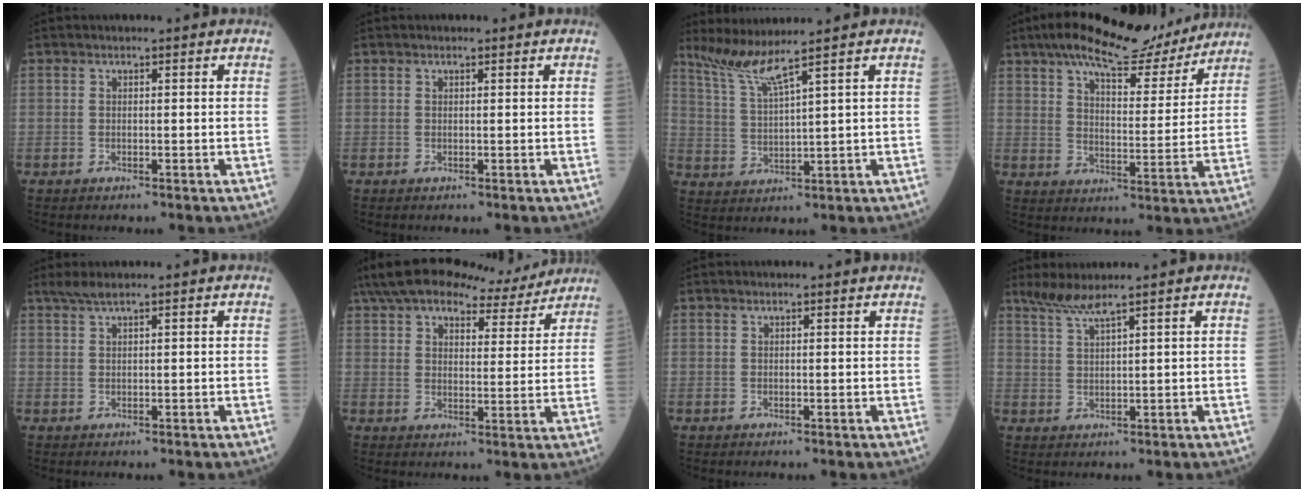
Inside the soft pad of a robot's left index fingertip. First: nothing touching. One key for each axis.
{"total": 0.0}
{"total": 5.4, "fx": 4.3, "fy": -1.7, "fz": 2.7, "tx": -0.063, "ty": -0.006, "tz": 0.095}
{"total": 16.5, "fx": 13.8, "fy": 4.2, "fz": 7.9, "tx": -0.120, "ty": 0.014, "tz": 0.199}
{"total": 1.6, "fx": 1.3, "fy": -0.2, "fz": 0.9, "tx": -0.022, "ty": 0.014, "tz": 0.031}
{"total": 16.2, "fx": 14.2, "fy": 4.2, "fz": 6.6, "tx": -0.104, "ty": 0.031, "tz": 0.201}
{"total": 0.8, "fx": 0.8, "fy": -0.1, "fz": 0.1, "tx": -0.011, "ty": -0.005, "tz": 0.009}
{"total": 3.3, "fx": 2.7, "fy": -0.8, "fz": 1.7, "tx": -0.044, "ty": 0.006, "tz": 0.061}